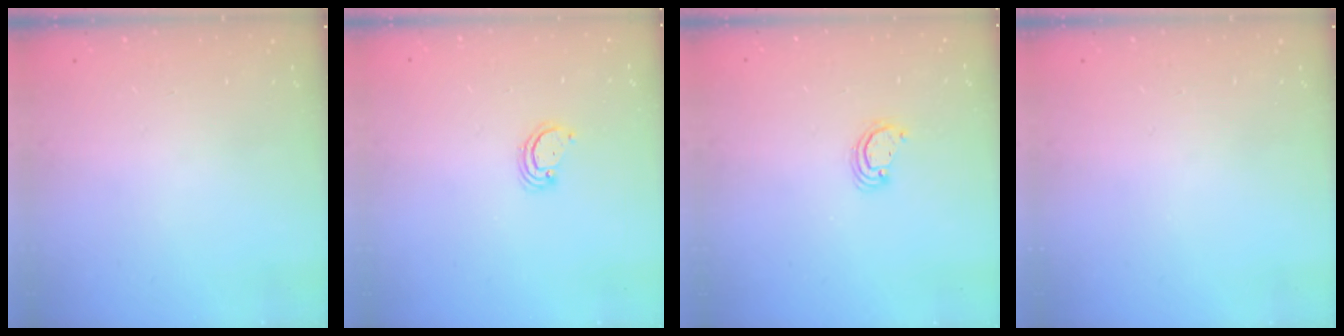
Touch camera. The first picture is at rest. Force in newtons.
{"total": 2.6, "press": 2.6, "slide": 0.2}
{"total": 2.5, "press": 2.5, "slide": 0.2}
{"total": 0.0}